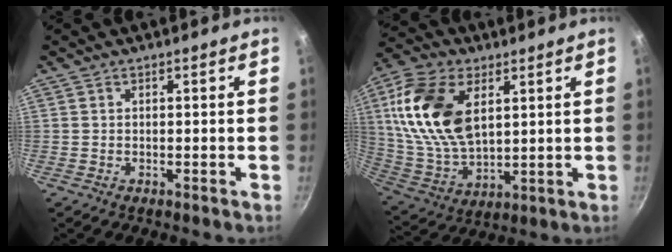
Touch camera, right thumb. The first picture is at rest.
{"total": 19.5, "force": [5.7, 11.5, 14.7], "torque": [-0.272, -0.014, 0.118]}